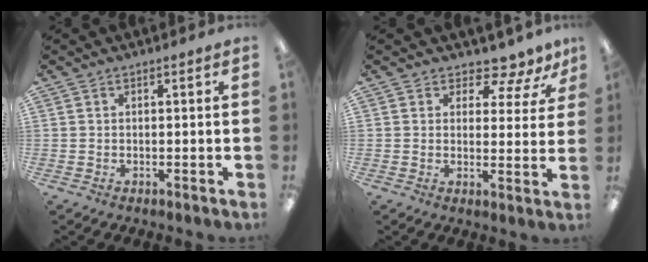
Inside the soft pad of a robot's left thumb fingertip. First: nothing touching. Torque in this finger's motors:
{"motor_torque": [0.16, 0.14, -0.07, -0.17, -0.01]}